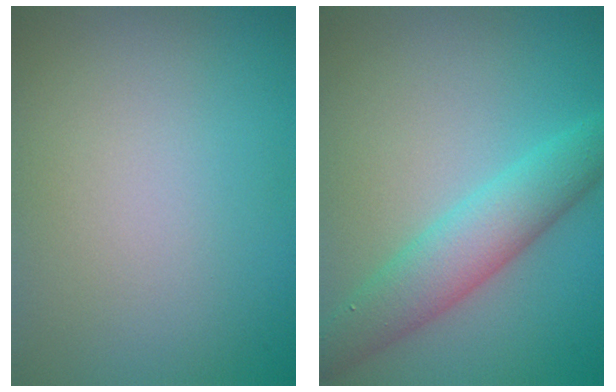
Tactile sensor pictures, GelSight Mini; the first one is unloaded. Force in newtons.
{"total": 4.9, "press": 4.9, "slide": 0.0}